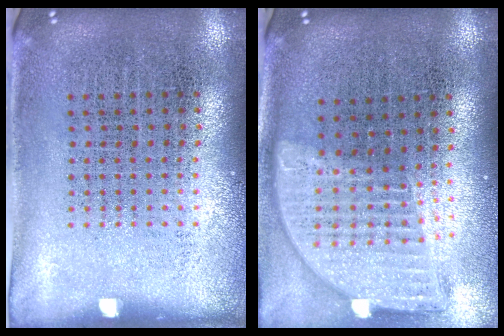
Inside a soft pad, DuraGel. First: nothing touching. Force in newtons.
{"total": 1.9, "press": 1.5, "slide": 1.1}